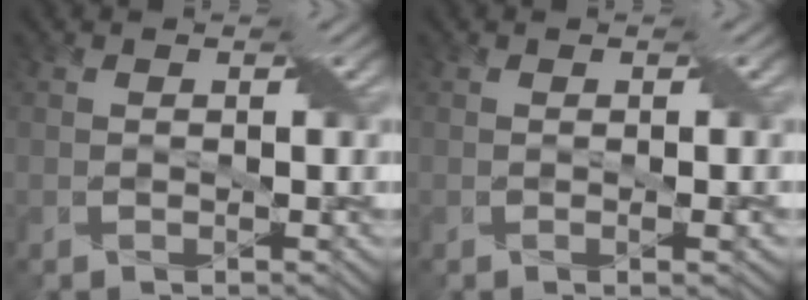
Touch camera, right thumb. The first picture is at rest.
{"total": 1.3, "force": [-0.1, 0.1, 1.3], "torque": [-0.022, 0.003, -0.002]}